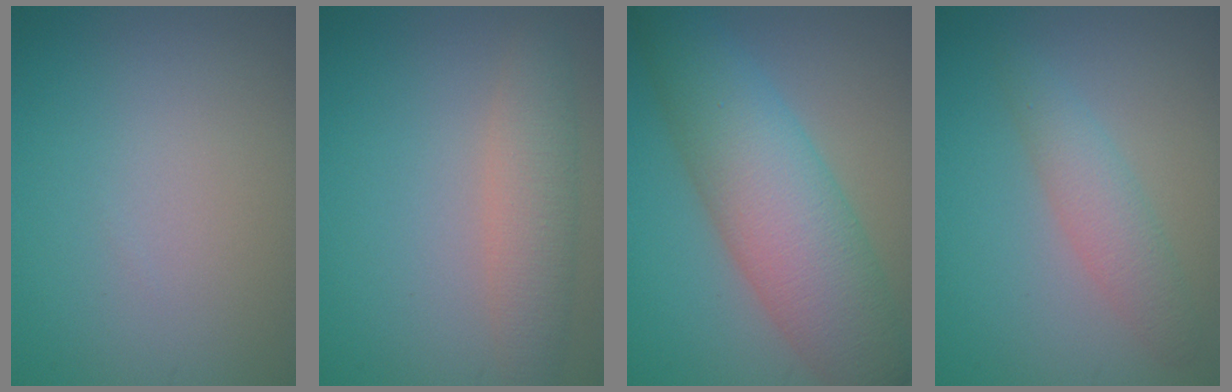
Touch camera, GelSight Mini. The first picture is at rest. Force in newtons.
{"total": 3.4, "press": 3.4, "slide": 0.2}
{"total": 9.1, "press": 9.1, "slide": 0.2}
{"total": 2.8, "press": 2.8, "slide": 0.0}